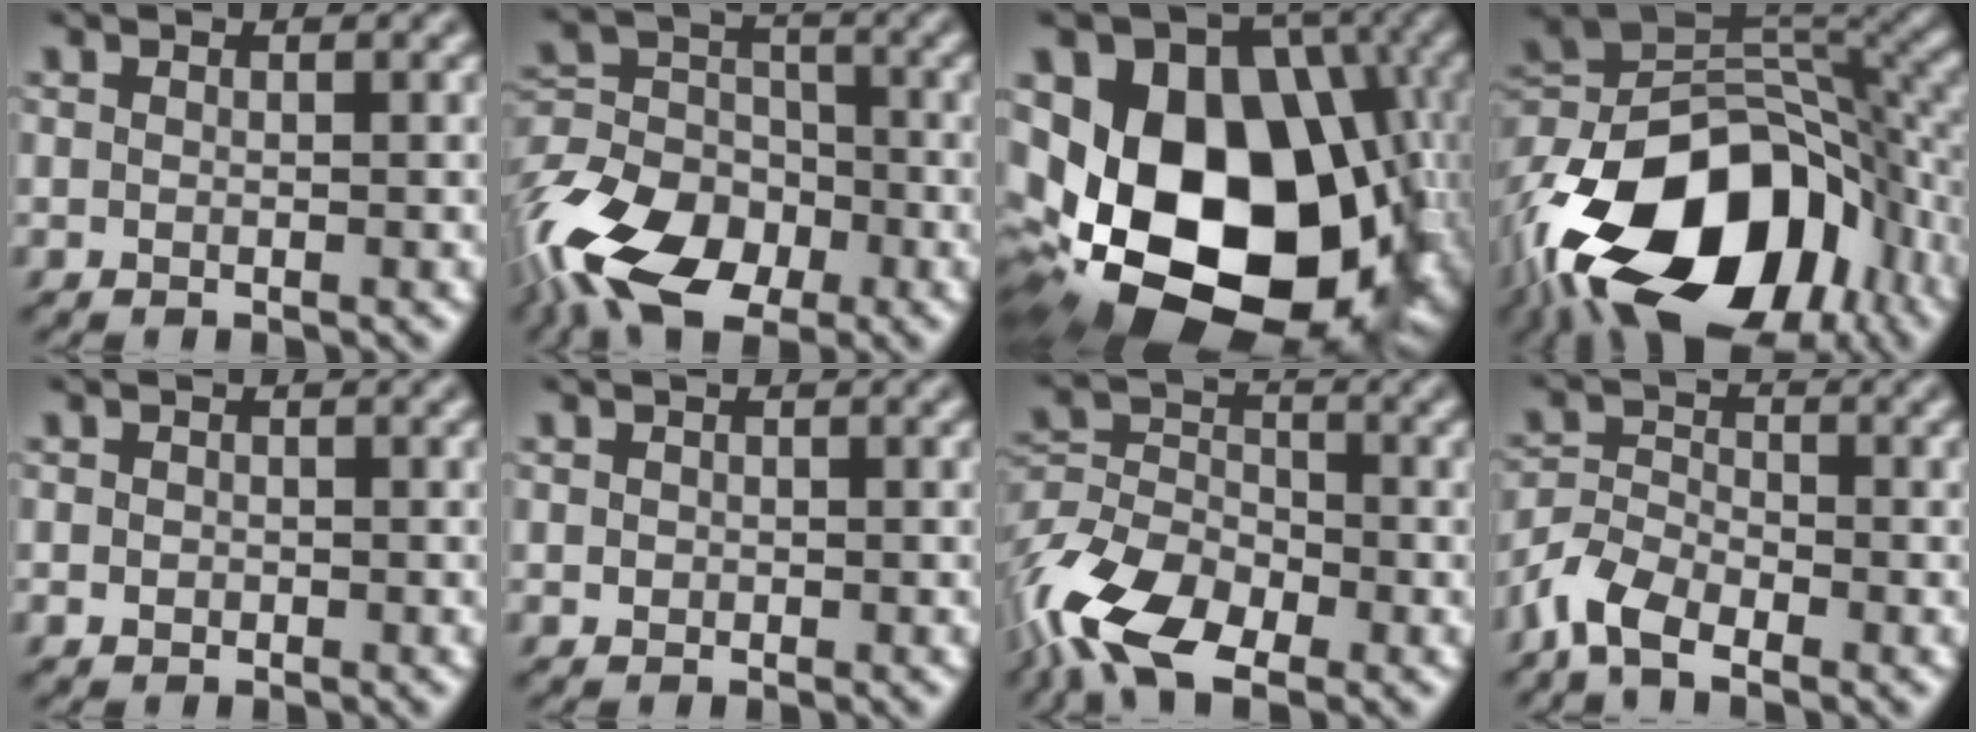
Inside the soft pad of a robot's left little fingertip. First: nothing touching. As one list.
[{"total": 13.0, "force": [-7.9, 7.6, 7.0], "torque": [-0.147, -0.004, -0.150]}, {"total": 20.7, "force": [-2.8, 15.1, 13.9], "torque": [-0.257, -0.024, -0.023]}, {"total": 17.6, "force": [-8.8, 10.6, 11.0], "torque": [-0.208, -0.003, -0.154]}, {"total": 0.7, "force": [-0.2, 0.7, 0.2], "torque": [0.000, -0.002, -0.004]}, {"total": 0.6, "force": [0.0, 0.6, 0.1], "torque": [0.001, -0.002, -0.001]}, {"total": 11.2, "force": [-7.0, 5.9, 6.5], "torque": [-0.131, -0.005, -0.145]}, {"total": 4.6, "force": [-3.2, 2.2, 2.6], "torque": [-0.058, 0.003, -0.070]}]